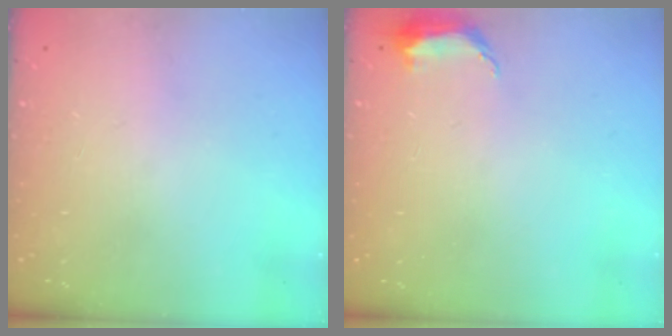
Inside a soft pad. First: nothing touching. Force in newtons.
{"total": 6.3, "press": 6.2, "slide": 1.2}